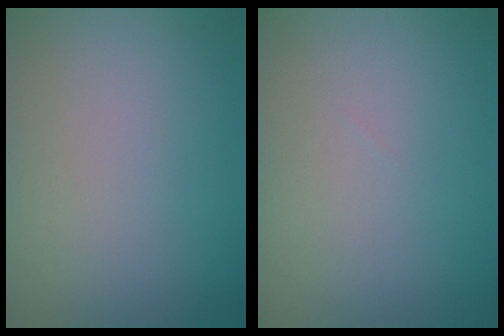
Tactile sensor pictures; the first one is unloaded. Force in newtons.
{"total": 0.0}